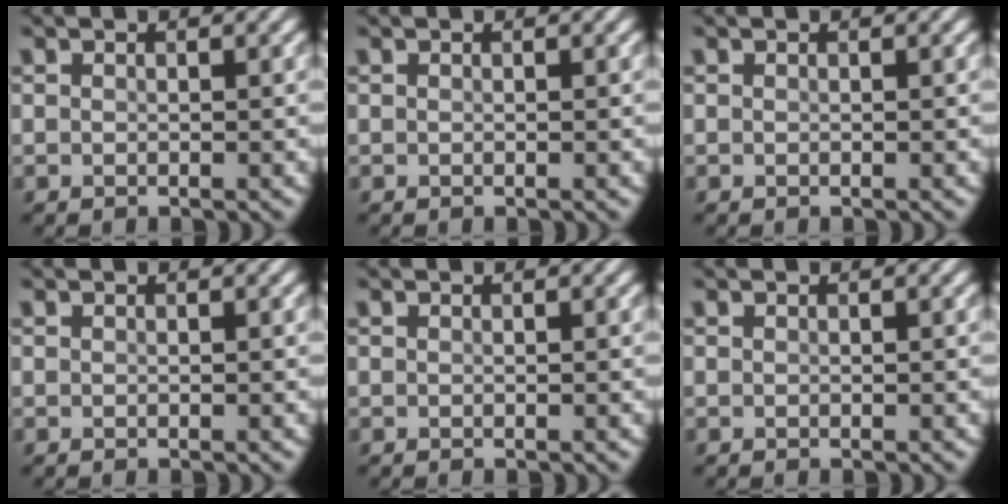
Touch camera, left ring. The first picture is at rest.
{"total": 0.0}
{"total": 0.0}
{"total": 0.0}
{"total": 0.0}
{"total": 0.0}